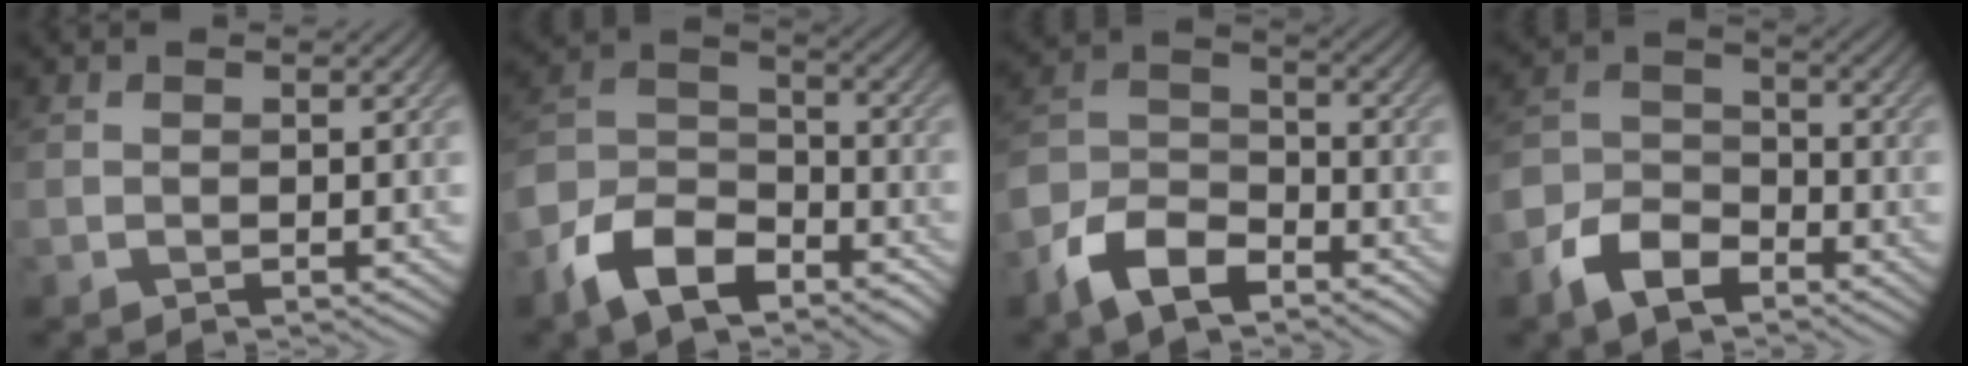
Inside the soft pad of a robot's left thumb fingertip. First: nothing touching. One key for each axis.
{"total": 10.9, "fx": -7.3, "fy": 5.5, "fz": 5.9, "tx": -0.126, "ty": -0.002, "tz": -0.153}
{"total": 9.2, "fx": -6.2, "fy": 4.6, "fz": 5.0, "tx": -0.108, "ty": -0.002, "tz": -0.138}
{"total": 7.8, "fx": -5.2, "fy": 4.1, "fz": 4.1, "tx": -0.092, "ty": -0.004, "tz": -0.118}